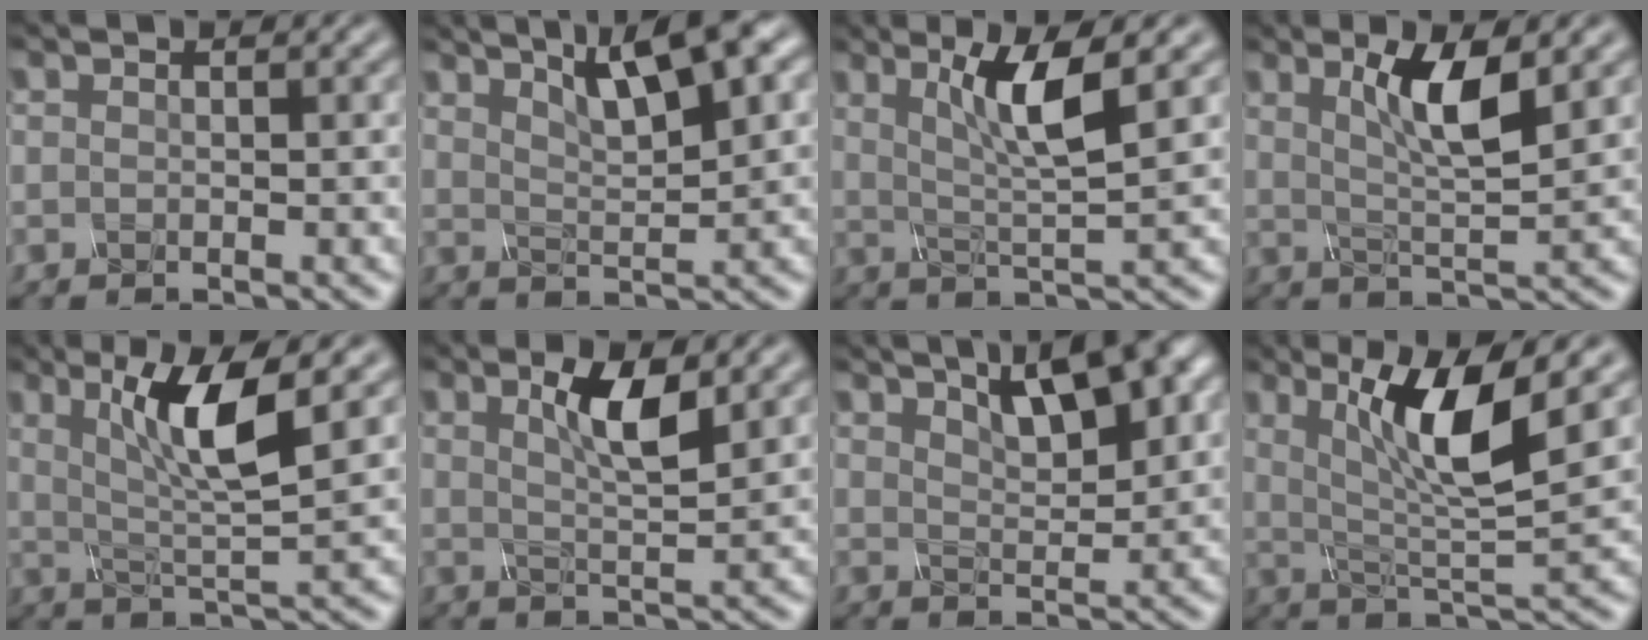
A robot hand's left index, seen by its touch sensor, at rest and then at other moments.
{"total": 6.0, "force": [4.1, 0.6, 4.4], "torque": [-0.072, 0.016, 0.092]}
{"total": 4.4, "force": [1.6, 0.0, 4.1], "torque": [-0.091, -0.001, 0.057]}
{"total": 3.9, "force": [1.5, 0.1, 3.5], "torque": [-0.080, -0.004, 0.054]}
{"total": 5.5, "force": [1.8, 0.4, 5.2], "torque": [-0.110, 0.000, 0.058]}
{"total": 2.9, "force": [1.3, 0.0, 2.6], "torque": [-0.063, -0.002, 0.049]}
{"total": 5.6, "force": [3.8, 1.1, 3.9], "torque": [-0.056, 0.022, 0.075]}
{"total": 6.4, "force": [2.1, 0.7, 6.0], "torque": [-0.114, -0.004, 0.061]}